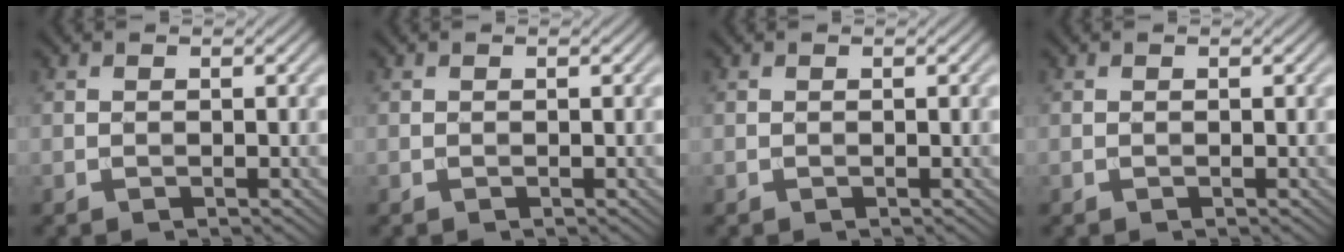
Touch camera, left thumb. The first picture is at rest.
{"total": 0.0}
{"total": 0.0}
{"total": 0.0}